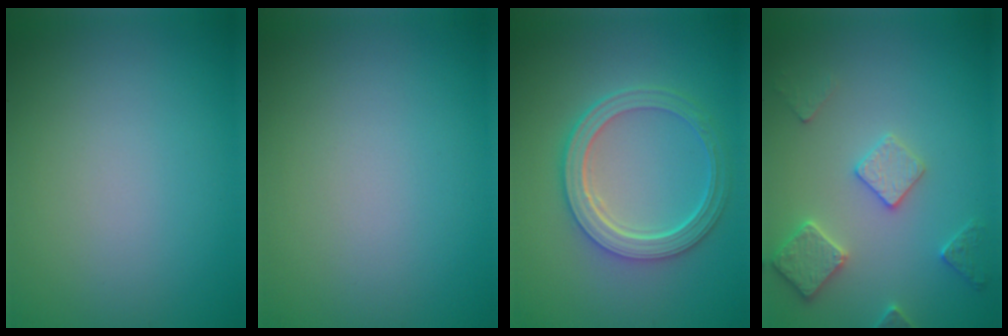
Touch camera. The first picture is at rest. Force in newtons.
{"total": 0.0}
{"total": 5.2, "press": 3.9, "slide": 3.4}
{"total": 2.9, "press": 2.8, "slide": 0.5}